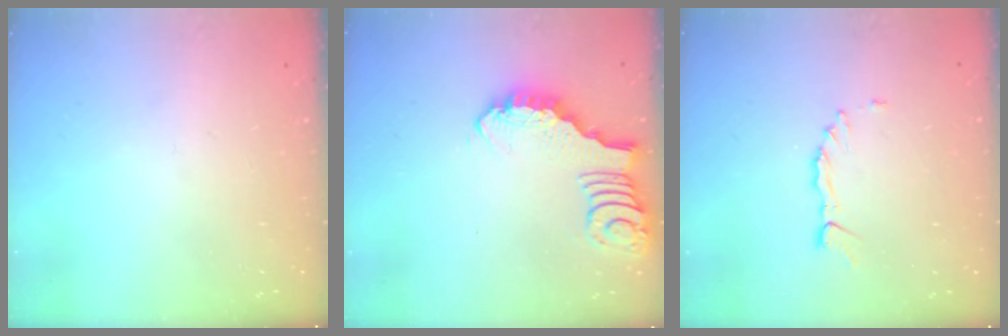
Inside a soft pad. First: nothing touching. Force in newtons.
{"total": 2.7, "press": 2.7, "slide": 0.2}
{"total": 1.5, "press": 1.5, "slide": 0.2}